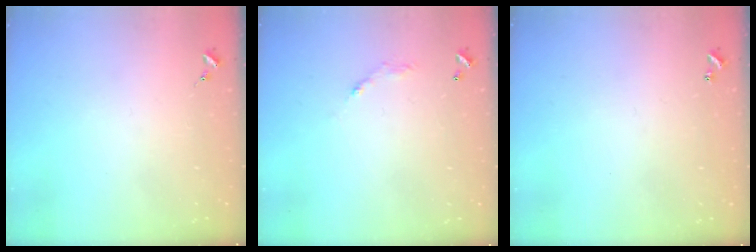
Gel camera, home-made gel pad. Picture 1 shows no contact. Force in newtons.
{"total": 5.7, "press": 5.7, "slide": 0.4}
{"total": 1.0, "press": 1.0, "slide": 0.2}